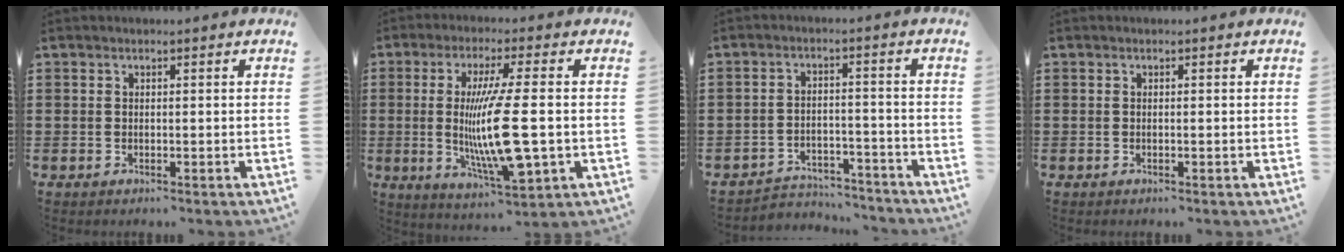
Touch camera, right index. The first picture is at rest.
{"total": 13.3, "force": [-1.0, 2.3, 13.1], "torque": [-0.262, -0.022, -0.022]}
{"total": 4.1, "force": [-4.0, 0.9, 0.3], "torque": [-0.010, 0.005, -0.082]}
{"total": 0.0}